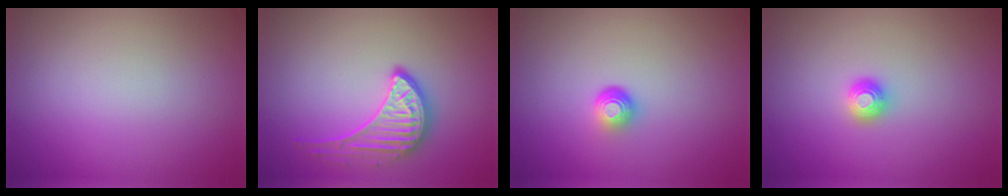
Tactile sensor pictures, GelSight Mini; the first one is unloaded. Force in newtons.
{"total": 3.5, "press": 3.0, "slide": 1.8}
{"total": 1.8, "press": 1.1, "slide": 1.4}
{"total": 1.2, "press": 1.2, "slide": 0.1}